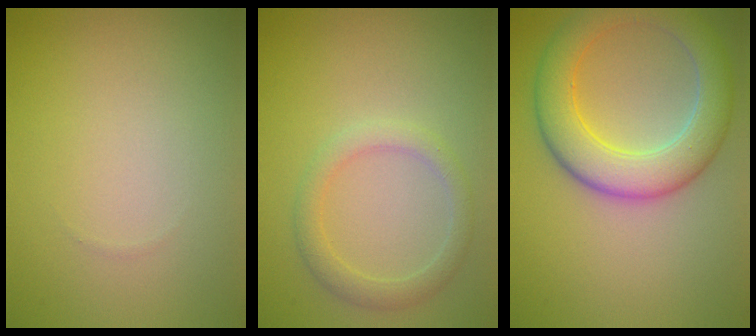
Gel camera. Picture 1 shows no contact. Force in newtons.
{"total": 2.4, "press": 2.4, "slide": 0.1}
{"total": 6.8, "press": 6.8, "slide": 0.5}